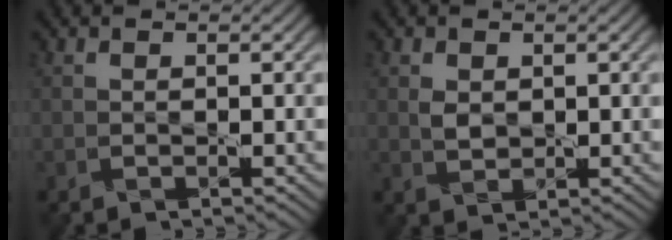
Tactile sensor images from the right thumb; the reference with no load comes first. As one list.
[{"total": 1.9, "force": [0.5, 1.4, 1.2], "torque": [-0.031, -0.002, 0.012]}]